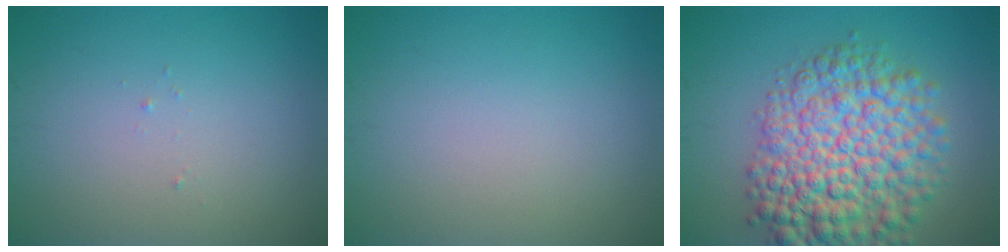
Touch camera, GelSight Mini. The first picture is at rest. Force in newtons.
{"total": 0.0}
{"total": 10.1, "press": 10.1, "slide": 0.3}